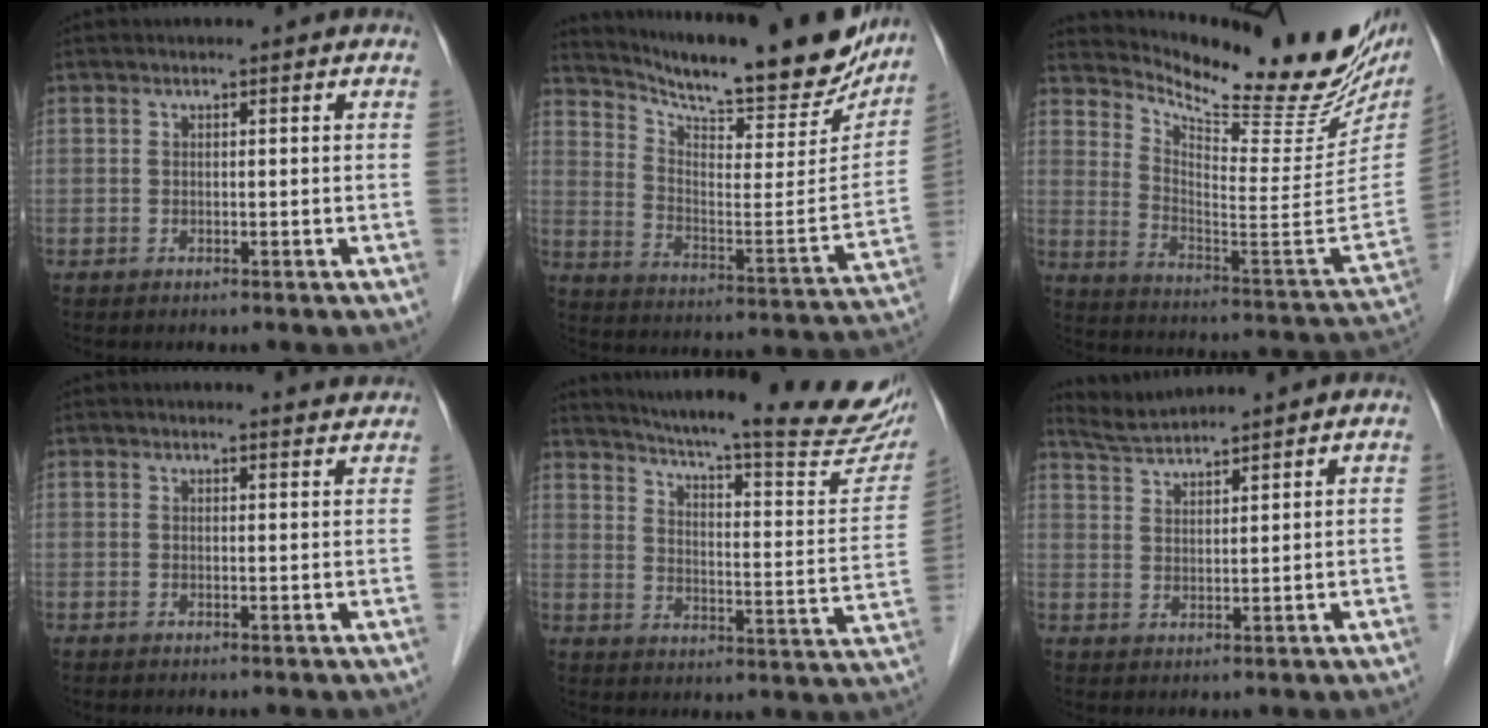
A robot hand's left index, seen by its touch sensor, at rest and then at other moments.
{"total": 25.6, "force": [22.4, 4.5, 11.5], "torque": [-0.186, -0.051, 0.305]}
{"total": 25.3, "force": [22.1, 5.0, 11.4], "torque": [-0.181, -0.073, 0.301]}
{"total": 3.1, "force": [3.1, 0.1, 0.2], "torque": [-0.008, -0.004, 0.025]}
{"total": 27.9, "force": [24.6, 1.7, 13.1], "torque": [-0.198, -0.077, 0.311]}
{"total": 5.5, "force": [5.3, -0.7, 1.1], "torque": [-0.029, 0.020, 0.103]}